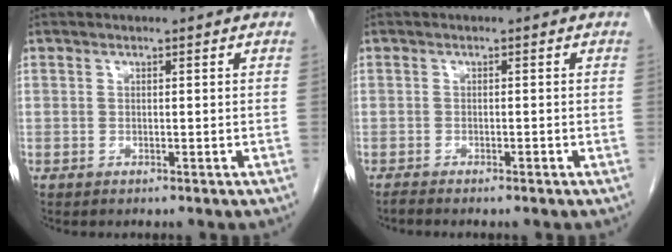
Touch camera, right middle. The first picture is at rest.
{"total": 1.2, "force": [-1.0, -0.1, 0.7], "torque": [-0.014, -0.002, -0.016]}